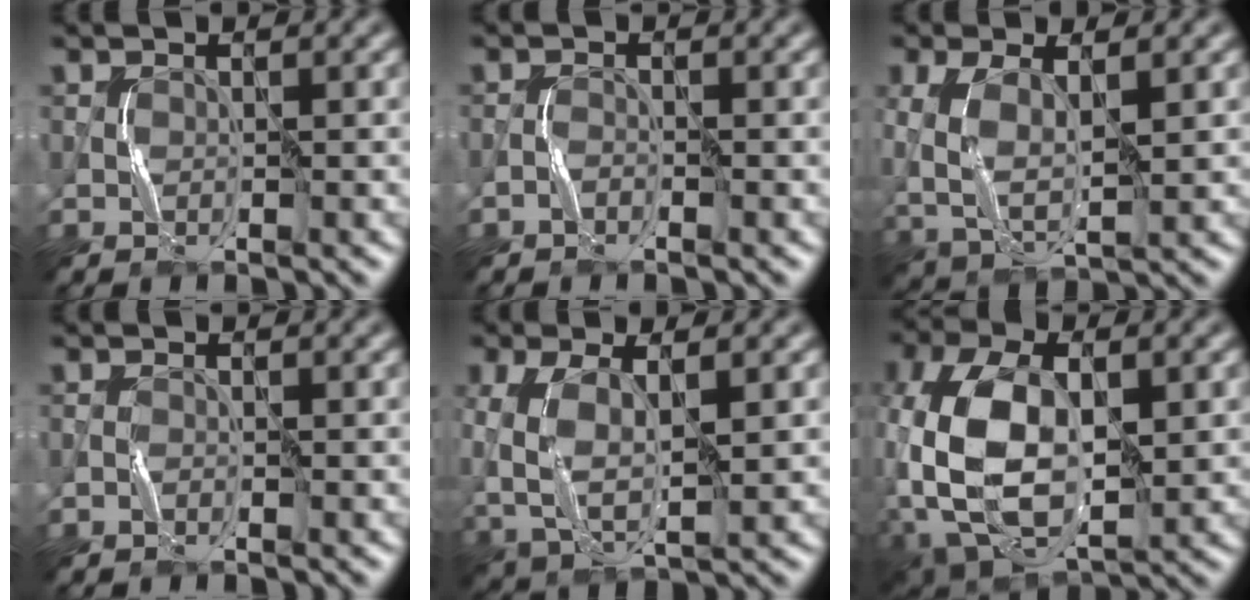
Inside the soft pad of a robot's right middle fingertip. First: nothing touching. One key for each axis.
{"total": 0.7, "fx": -0.6, "fy": 0.1, "fz": 0.3, "tx": -0.008, "ty": 0.003, "tz": -0.014}
{"total": 5.5, "fx": 0.3, "fy": 2.7, "fz": 4.7, "tx": -0.115, "ty": -0.001, "tz": 0.010}
{"total": 0.5, "fx": -0.4, "fy": 0.2, "fz": 0.4, "tx": -0.009, "ty": 0.002, "tz": -0.008}
{"total": 6.3, "fx": 0.0, "fy": 3.3, "fz": 5.4, "tx": -0.128, "ty": 0.000, "tz": 0.002}
{"total": 13.2, "fx": -1.2, "fy": 7.5, "fz": 10.8, "tx": -0.244, "ty": 0.002, "tz": -0.022}